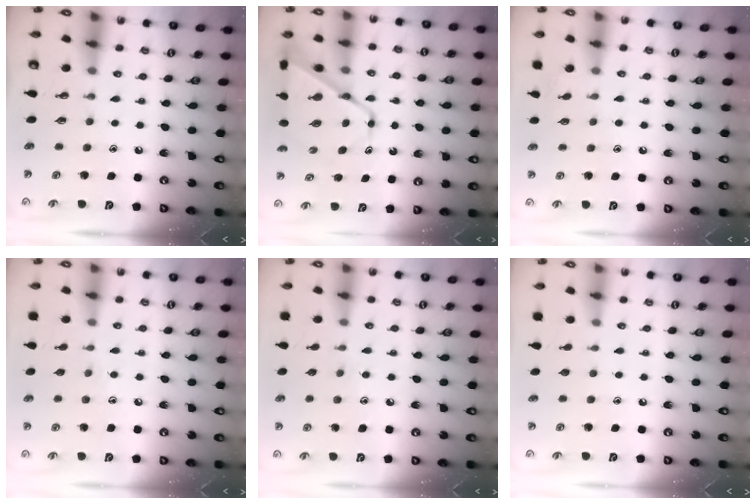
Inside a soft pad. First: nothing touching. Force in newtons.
{"total": 12.7, "press": 12.7, "slide": 1.0}
{"total": 6.9, "press": 6.8, "slide": 0.7}
{"total": 5.4, "press": 5.4, "slide": 0.5}
{"total": 6.5, "press": 6.5, "slide": 0.6}
{"total": 0.0}